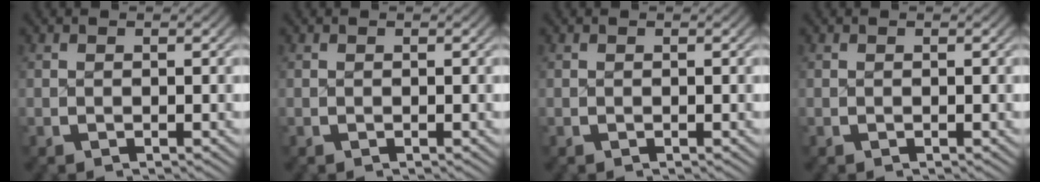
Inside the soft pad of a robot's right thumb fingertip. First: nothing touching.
{"total": 0.0}
{"total": 0.0}
{"total": 0.0}